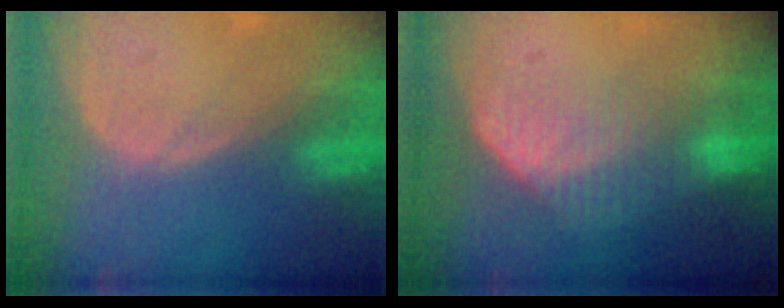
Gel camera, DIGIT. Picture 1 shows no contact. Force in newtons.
{"total": 7.4, "press": 6.2, "slide": 4.0}